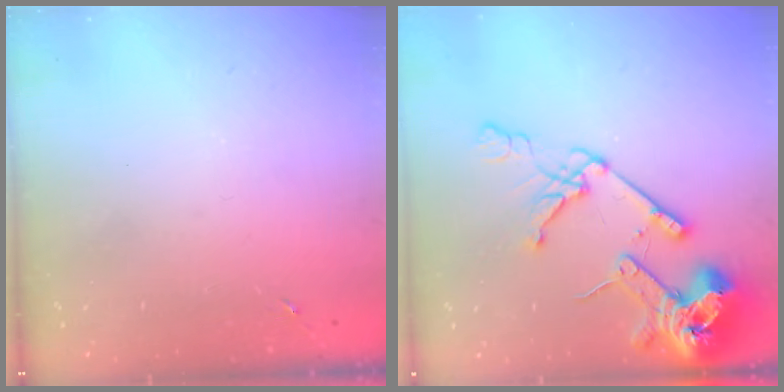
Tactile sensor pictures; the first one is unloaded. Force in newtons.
{"total": 18.6, "press": 18.4, "slide": 2.4}